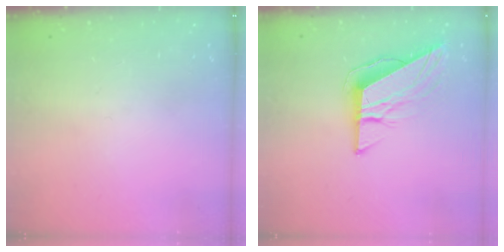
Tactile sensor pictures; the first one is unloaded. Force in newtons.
{"total": 9.4, "press": 9.4, "slide": 0.4}